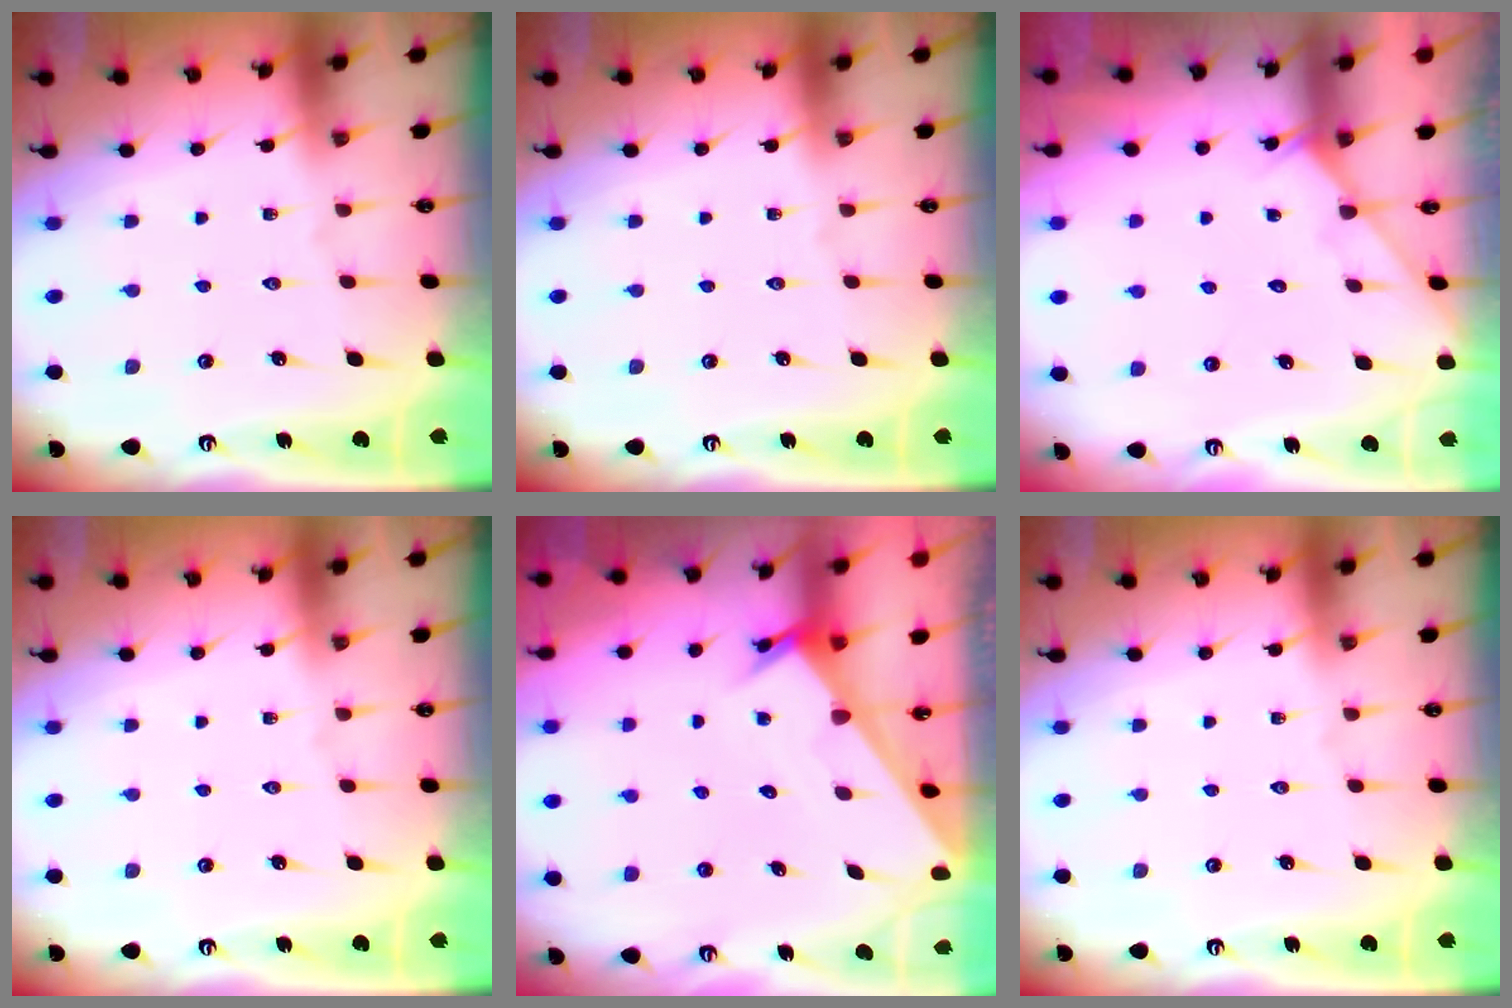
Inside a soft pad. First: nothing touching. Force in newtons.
{"total": 0.0}
{"total": 4.0, "press": 3.9, "slide": 0.5}
{"total": 0.0}
{"total": 2.4, "press": 2.4, "slide": 0.1}
{"total": 0.0}